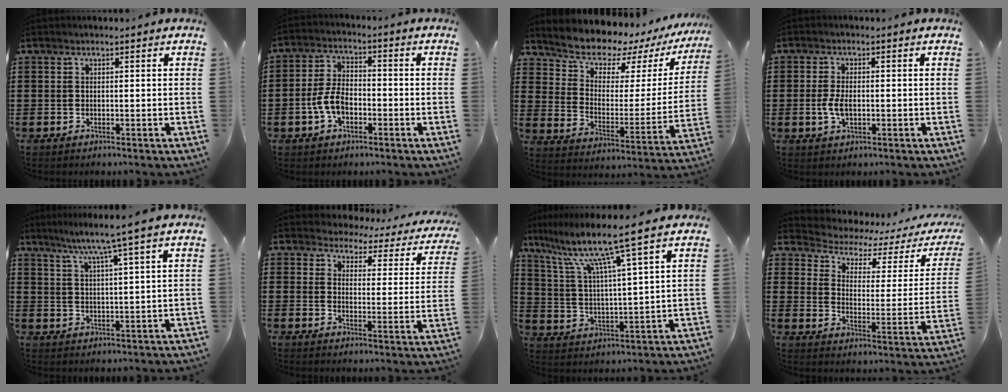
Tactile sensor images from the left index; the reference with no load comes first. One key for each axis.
{"total": 6.0, "fx": -2.1, "fy": 3.4, "fz": 4.5, "tx": -0.112, "ty": 0.001, "tz": -0.047}
{"total": 7.5, "fx": 7.0, "fy": 2.1, "fz": 1.4, "tx": -0.057, "ty": -0.063, "tz": 0.119}
{"total": 3.7, "fx": -0.4, "fy": 1.9, "fz": 3.2, "tx": -0.081, "ty": -0.004, "tz": -0.014}
{"total": 5.6, "fx": 4.1, "fy": -1.2, "fz": 3.6, "tx": -0.083, "ty": -0.017, "tz": 0.066}
{"total": 3.2, "fx": 3.1, "fy": 0.8, "fz": 0.1, "tx": -0.025, "ty": -0.022, "tz": 0.048}
{"total": 10.3, "fx": 7.7, "fy": -0.3, "fz": 6.8, "tx": -0.159, "ty": -0.037, "tz": 0.123}
{"total": 2.9, "fx": 2.3, "fy": 1.2, "fz": 1.4, "tx": -0.046, "ty": -0.022, "tz": 0.028}